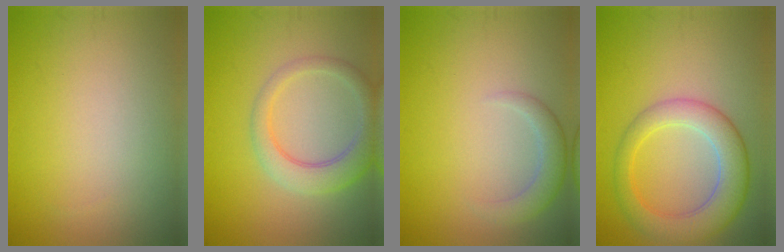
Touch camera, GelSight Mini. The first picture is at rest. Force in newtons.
{"total": 4.1, "press": 4.0, "slide": 0.3}
{"total": 2.4, "press": 2.3, "slide": 0.3}
{"total": 5.8, "press": 5.8, "slide": 0.2}